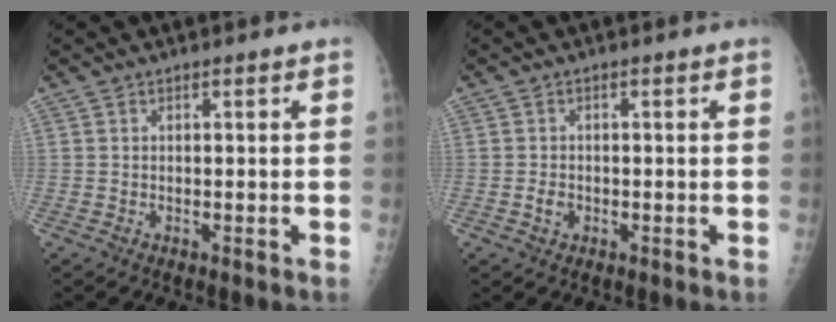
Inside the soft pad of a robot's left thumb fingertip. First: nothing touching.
{"total": 1.9, "force": [-0.6, 1.5, 1.1], "torque": [-0.013, 0.004, -0.010]}